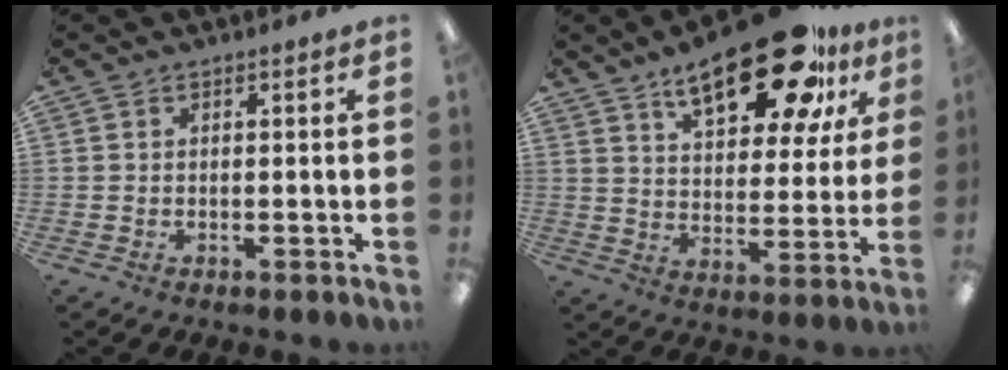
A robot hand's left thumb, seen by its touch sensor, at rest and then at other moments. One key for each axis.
{"total": 21.9, "fx": 14.0, "fy": 8.9, "fz": 14.3, "tx": -0.210, "ty": -0.070, "tz": 0.227}